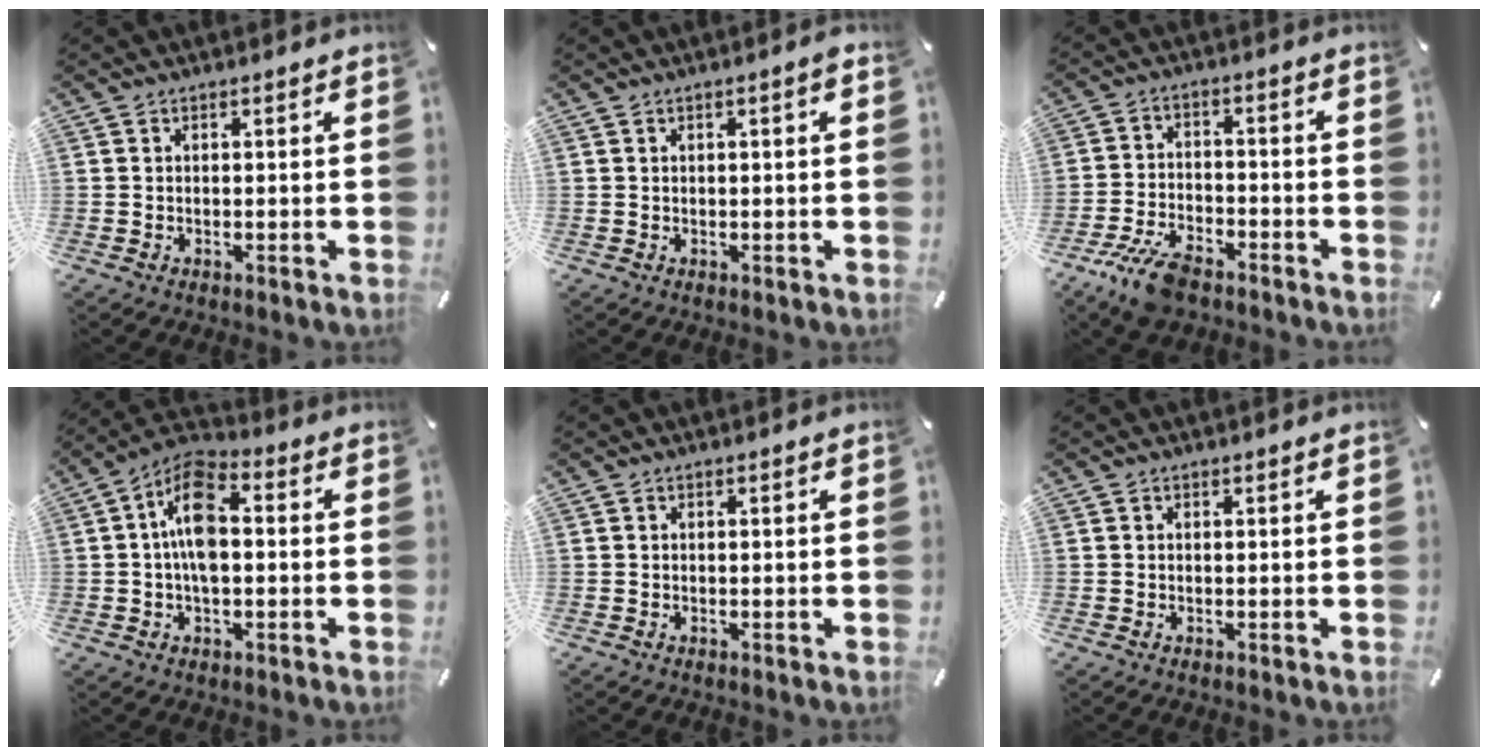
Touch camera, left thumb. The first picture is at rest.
{"total": 1.8, "force": [0.2, 0.3, 1.8], "torque": [-0.031, 0.001, 0.002]}
{"total": 9.3, "force": [-6.6, 3.7, 5.4], "torque": [-0.115, 0.027, -0.124]}
{"total": 10.7, "force": [-0.1, 5.7, 9.0], "torque": [-0.170, 0.012, 0.000]}
{"total": 0.0}
{"total": 0.0}